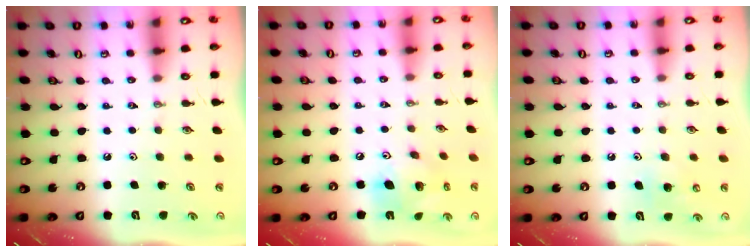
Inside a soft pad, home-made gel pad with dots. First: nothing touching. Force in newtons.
{"total": 14.2, "press": 13.9, "slide": 2.7}
{"total": 8.7, "press": 8.7, "slide": 0.9}